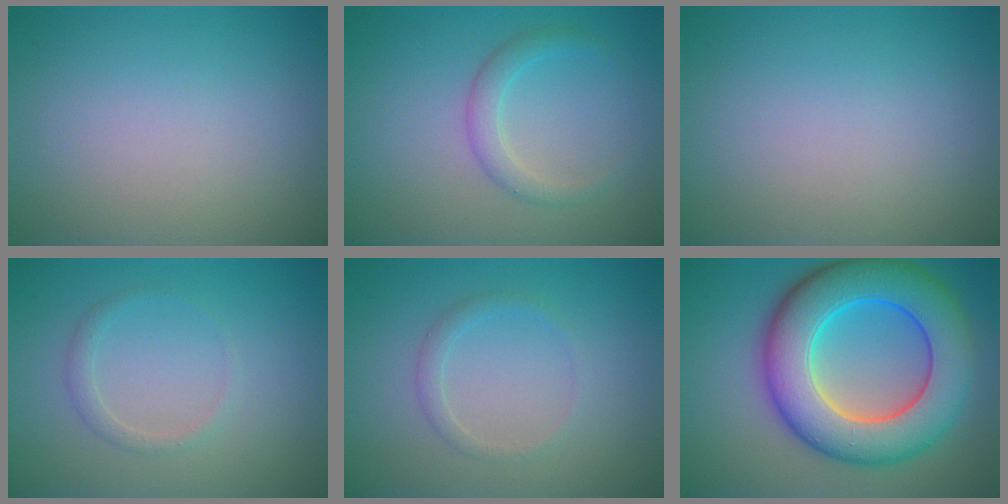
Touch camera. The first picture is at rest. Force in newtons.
{"total": 2.0, "press": 2.0, "slide": 0.1}
{"total": 0.0}
{"total": 1.2, "press": 1.2, "slide": 0.2}
{"total": 1.3, "press": 1.3, "slide": 0.1}
{"total": 11.7, "press": 11.7, "slide": 0.3}